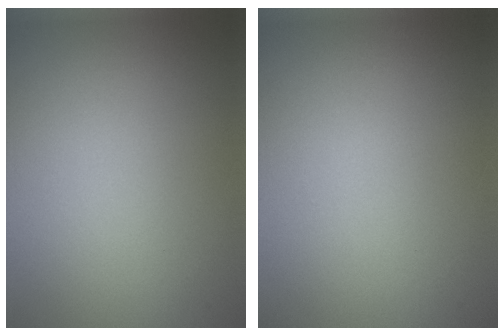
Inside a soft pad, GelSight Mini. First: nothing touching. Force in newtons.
{"total": 0.0}